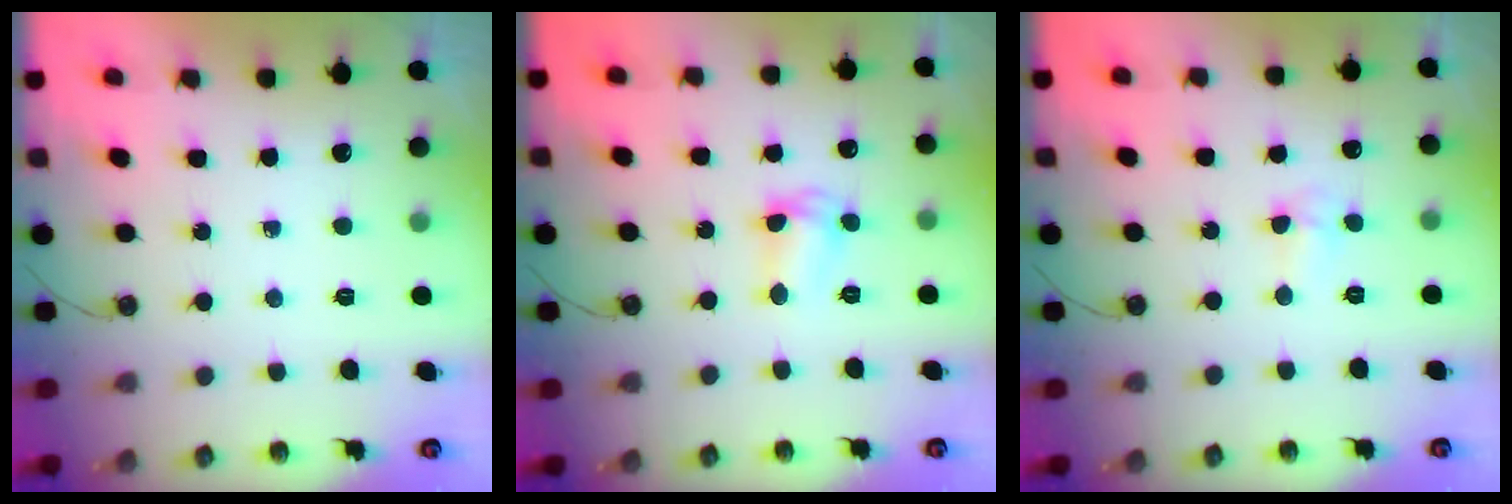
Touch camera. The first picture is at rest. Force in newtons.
{"total": 5.0, "press": 5.0, "slide": 0.5}
{"total": 3.0, "press": 2.8, "slide": 1.1}